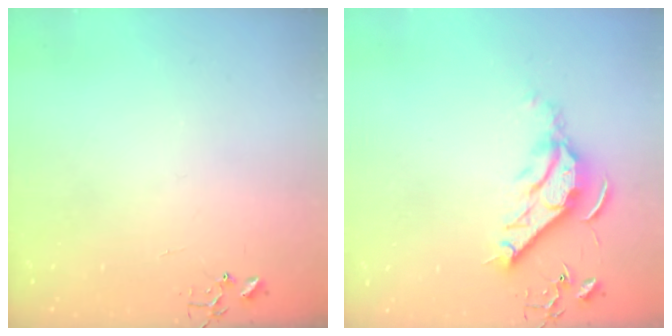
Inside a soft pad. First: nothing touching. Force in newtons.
{"total": 11.7, "press": 11.6, "slide": 1.3}